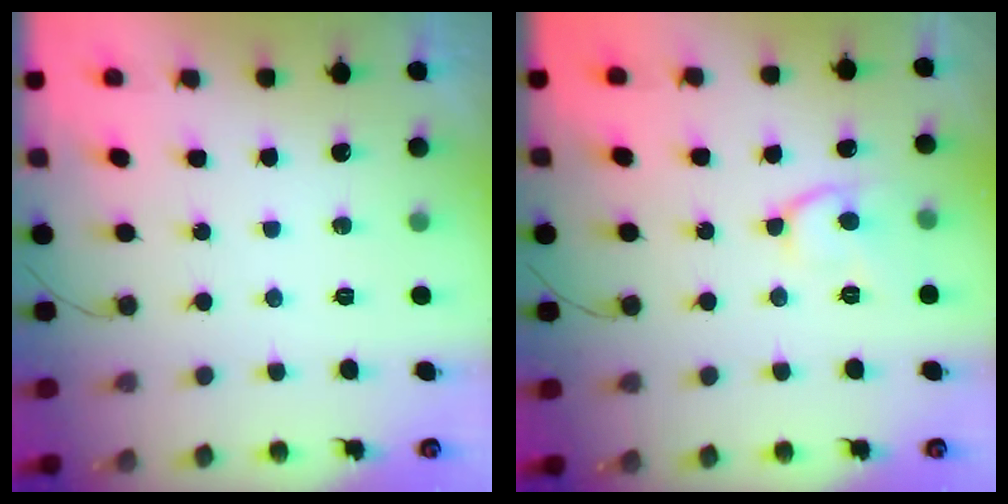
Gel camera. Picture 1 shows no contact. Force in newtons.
{"total": 10.3, "press": 10.3, "slide": 0.9}